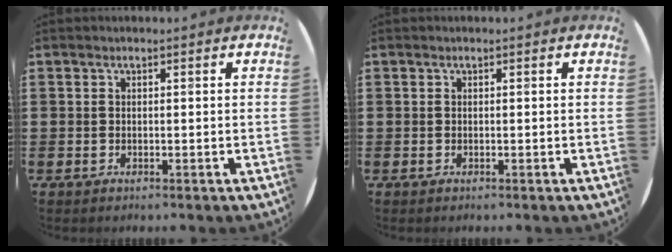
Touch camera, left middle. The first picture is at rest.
{"total": 0.0}